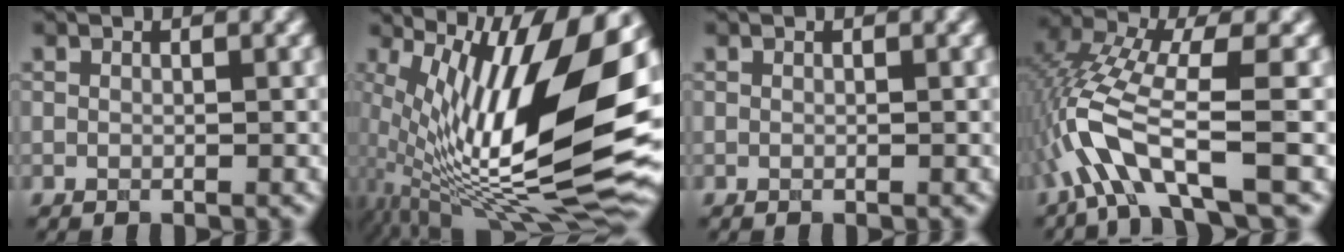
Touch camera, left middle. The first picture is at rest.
{"total": 16.8, "force": [2.2, 6.3, 15.4], "torque": [-0.271, -0.002, 0.041]}
{"total": 0.0}
{"total": 7.7, "force": [-2.7, 1.9, 7.0], "torque": [-0.157, 0.005, -0.057]}